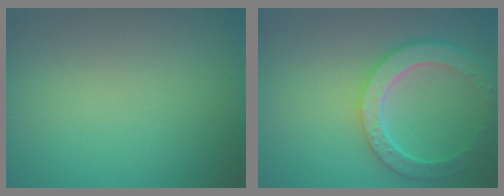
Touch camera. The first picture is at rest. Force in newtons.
{"total": 6.0, "press": 4.7, "slide": 3.7}